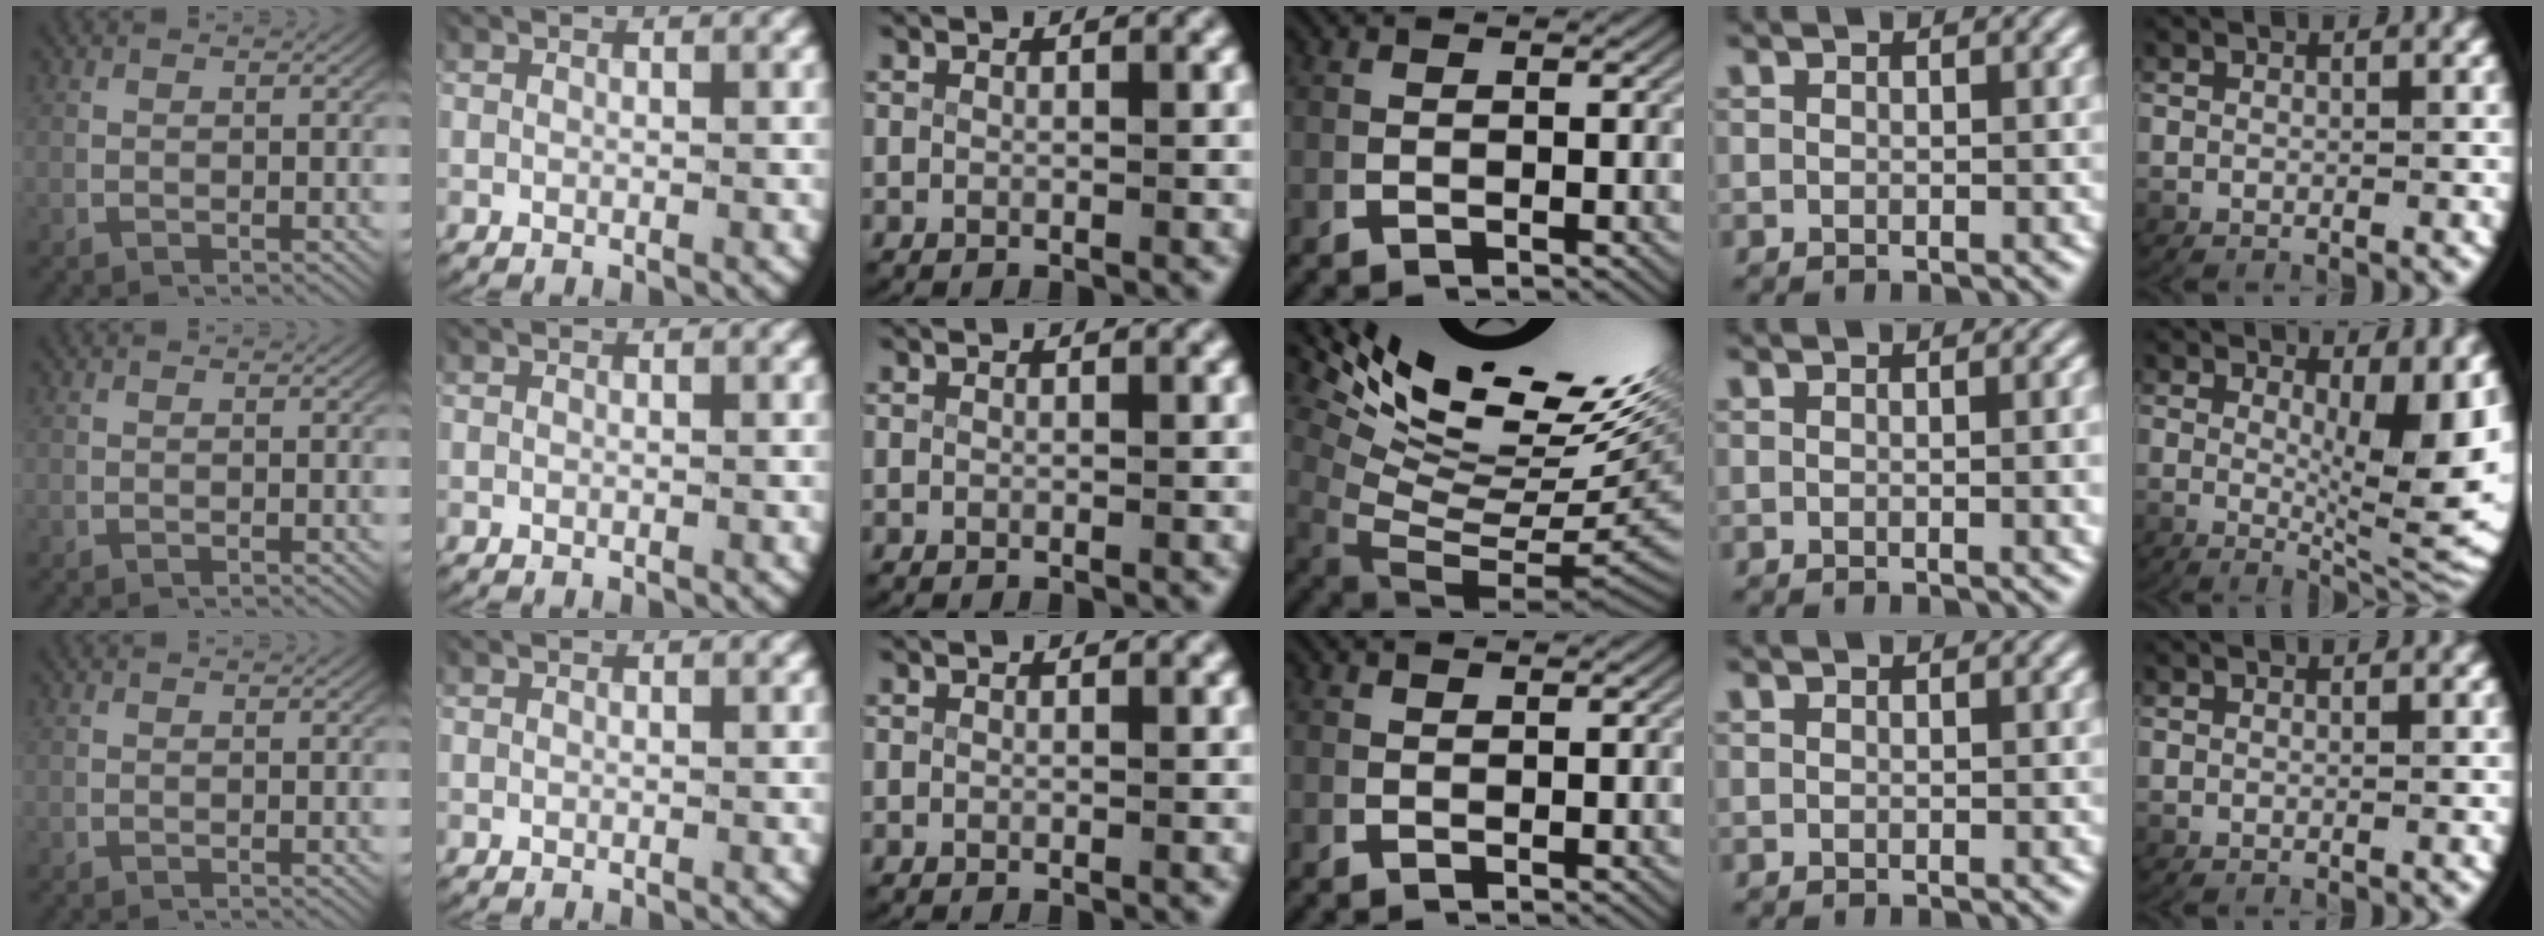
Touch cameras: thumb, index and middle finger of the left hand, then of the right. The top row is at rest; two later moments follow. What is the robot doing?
{"motion": "lift_and_place", "object": "plastic wrap"}